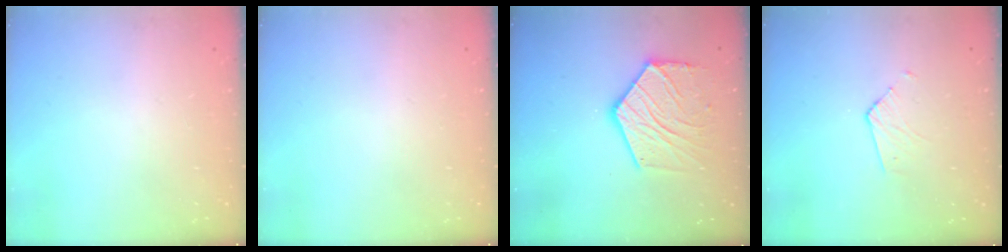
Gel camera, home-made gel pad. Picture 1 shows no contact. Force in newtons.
{"total": 0.0}
{"total": 14.8, "press": 14.8, "slide": 0.8}
{"total": 3.2, "press": 3.1, "slide": 0.3}